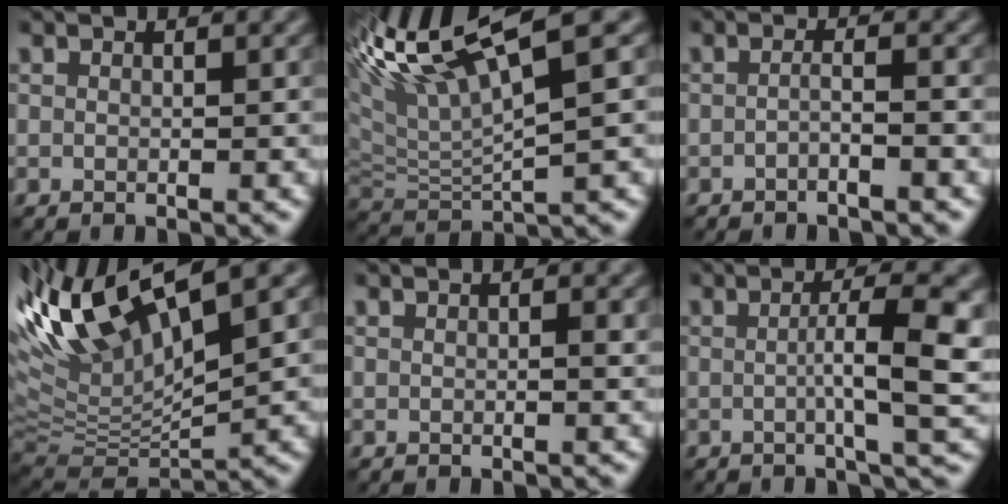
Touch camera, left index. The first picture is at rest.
{"total": 10.1, "force": [5.3, 1.9, 8.4], "torque": [-0.159, 0.032, 0.100]}
{"total": 1.3, "force": [-0.8, 0.2, 1.0], "torque": [-0.016, 0.002, -0.016]}
{"total": 10.6, "force": [5.0, 3.1, 8.8], "torque": [-0.178, 0.010, 0.093]}
{"total": 0.9, "force": [0.4, 0.2, 0.7], "torque": [-0.014, 0.003, 0.006]}
{"total": 6.7, "force": [-0.1, 1.4, 6.6], "torque": [-0.092, 0.004, -0.002]}